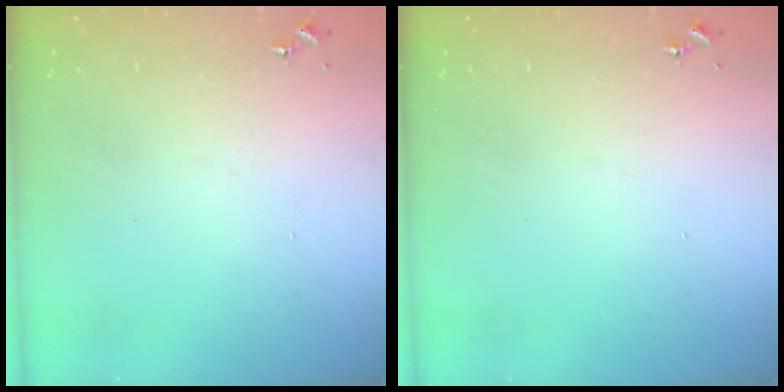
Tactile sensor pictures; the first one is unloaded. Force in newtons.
{"total": 0.0}